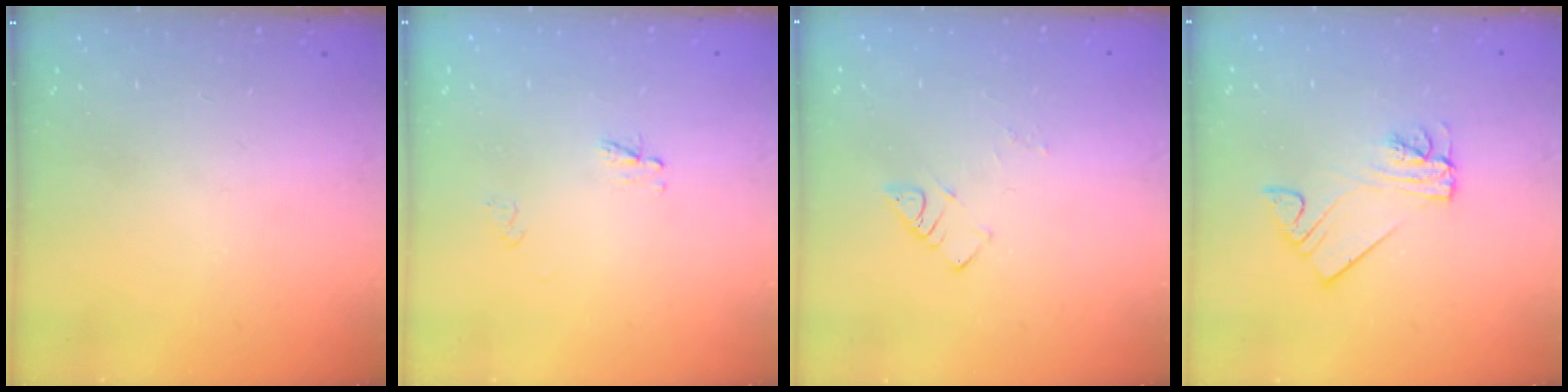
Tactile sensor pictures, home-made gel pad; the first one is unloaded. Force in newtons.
{"total": 2.3, "press": 2.2, "slide": 0.2}
{"total": 4.0, "press": 4.0, "slide": 0.4}
{"total": 4.5, "press": 4.5, "slide": 0.3}